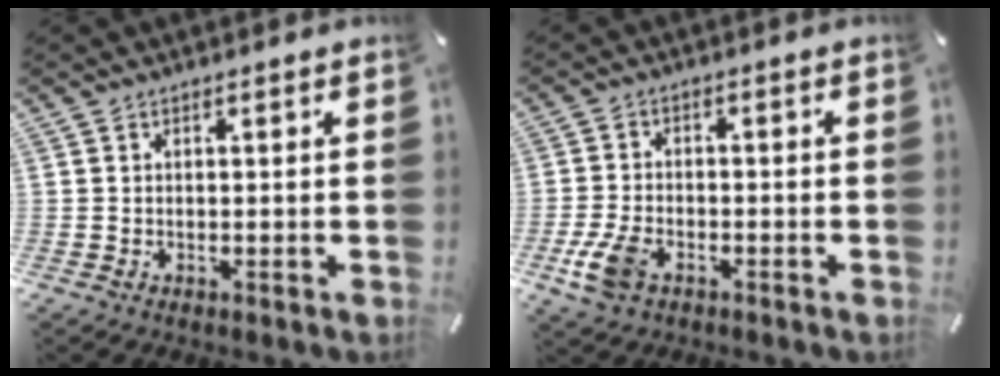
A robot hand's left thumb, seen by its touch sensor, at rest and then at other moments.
{"total": 7.1, "force": [-3.3, 4.2, 4.6], "torque": [-0.109, 0.006, -0.063]}